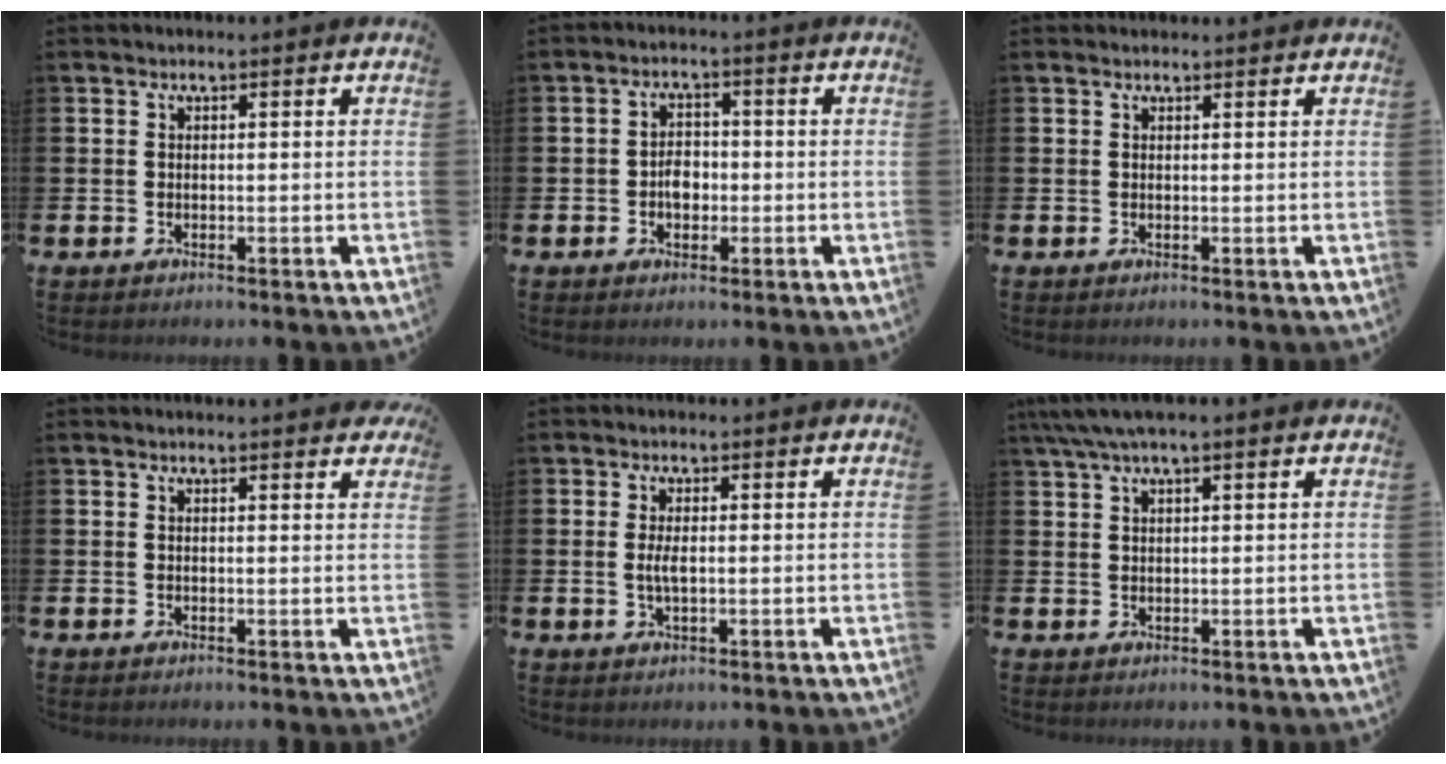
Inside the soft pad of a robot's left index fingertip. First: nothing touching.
{"total": 2.9, "force": [-0.6, 2.1, 2.0], "torque": [-0.019, -0.001, -0.018]}
{"total": 0.6, "force": [0.5, 0.2, -0.1], "torque": [0.015, -0.005, 0.007]}
{"total": 0.8, "force": [0.8, 0.0, 0.0], "torque": [0.012, -0.006, 0.012]}
{"total": 2.2, "force": [0.0, 0.8, 2.1], "torque": [-0.037, 0.000, -0.003]}
{"total": 3.4, "force": [2.5, 0.5, 2.2], "torque": [-0.047, 0.001, 0.047]}